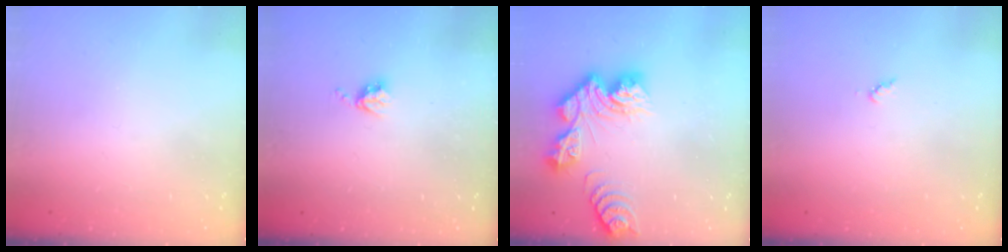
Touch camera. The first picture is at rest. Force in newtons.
{"total": 3.8, "press": 3.7, "slide": 0.5}
{"total": 13.6, "press": 13.6, "slide": 1.3}
{"total": 3.3, "press": 3.3, "slide": 0.4}